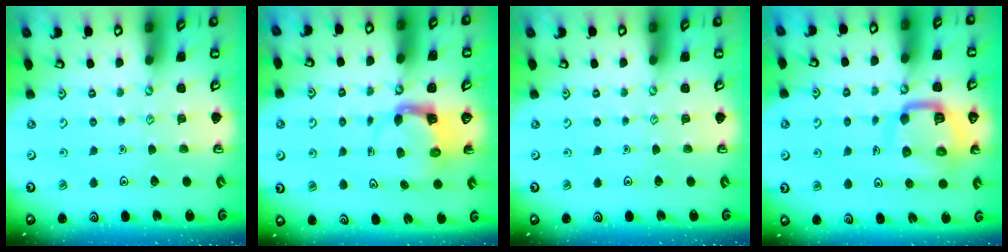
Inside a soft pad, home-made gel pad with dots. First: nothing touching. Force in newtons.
{"total": 3.7, "press": 3.7, "slide": 0.4}
{"total": 0.0}
{"total": 12.6, "press": 12.5, "slide": 1.4}